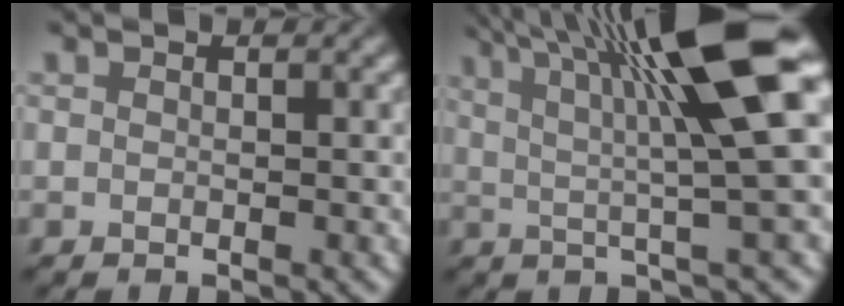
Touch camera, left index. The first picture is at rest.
{"total": 13.2, "force": [5.2, 2.3, 11.9], "torque": [-0.163, 0.013, 0.079]}